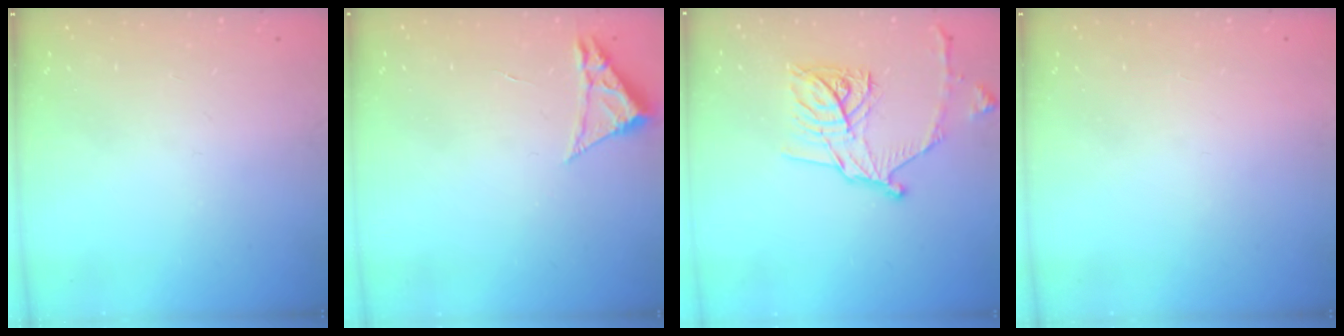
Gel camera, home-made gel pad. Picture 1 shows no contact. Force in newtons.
{"total": 2.3, "press": 2.3, "slide": 0.4}
{"total": 16.7, "press": 16.6, "slide": 0.6}
{"total": 1.5, "press": 1.5, "slide": 0.1}